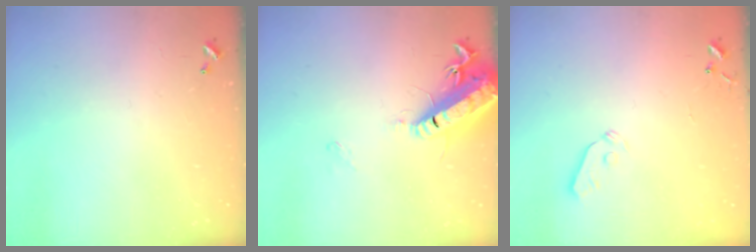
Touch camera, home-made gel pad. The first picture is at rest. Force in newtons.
{"total": 17.2, "press": 16.5, "slide": 4.6}
{"total": 3.6, "press": 3.5, "slide": 0.7}